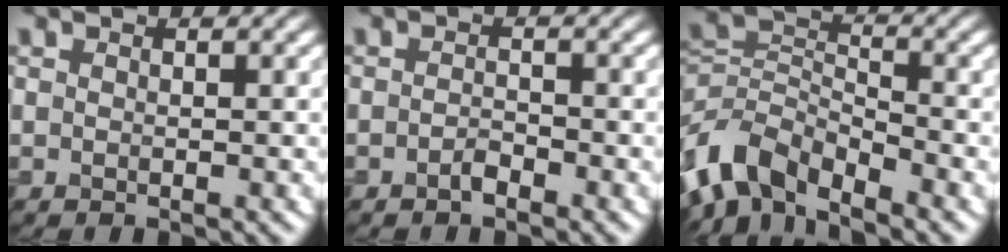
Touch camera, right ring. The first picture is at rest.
{"total": 0.5, "force": [-0.5, 0.0, 0.2], "torque": [-0.011, 0.007, -0.012]}
{"total": 6.3, "force": [-4.3, 3.4, 3.2], "torque": [-0.063, 0.000, -0.097]}